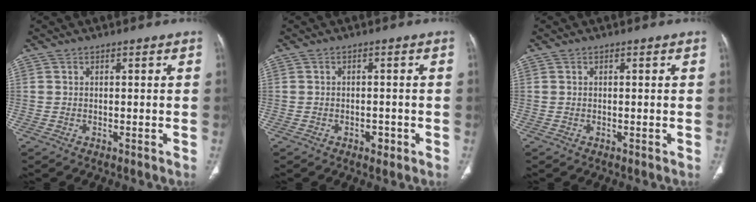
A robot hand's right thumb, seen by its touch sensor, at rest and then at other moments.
{"total": 1.9, "force": [-0.9, 1.3, 1.1], "torque": [-0.010, 0.003, -0.010]}
{"total": 0.0}